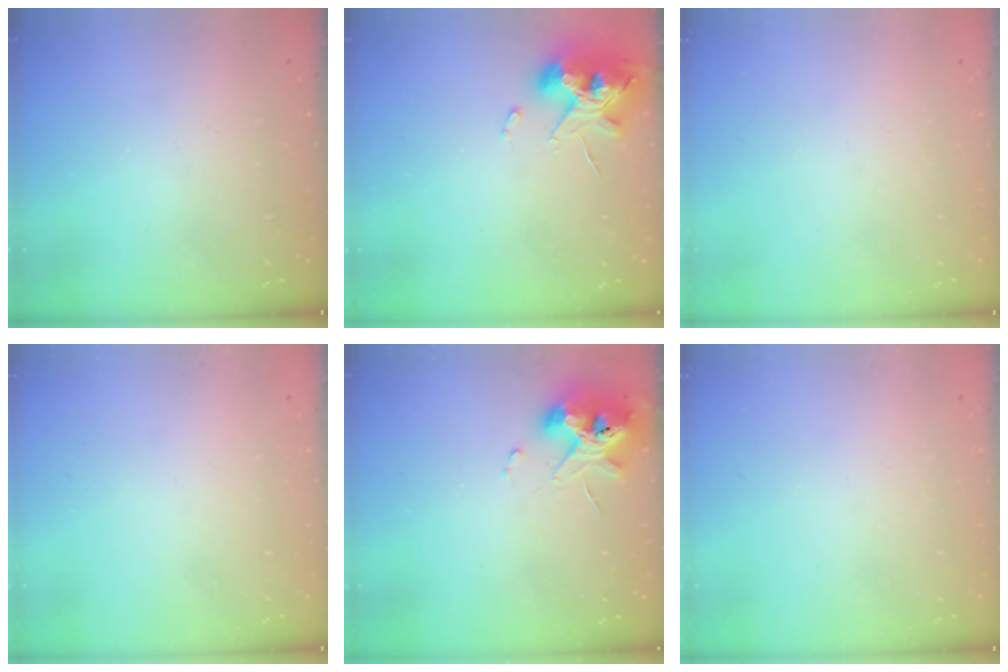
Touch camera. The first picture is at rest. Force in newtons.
{"total": 11.8, "press": 11.7, "slide": 1.6}
{"total": 0.0}
{"total": 0.0}
{"total": 10.9, "press": 10.8, "slide": 1.6}
{"total": 0.0}